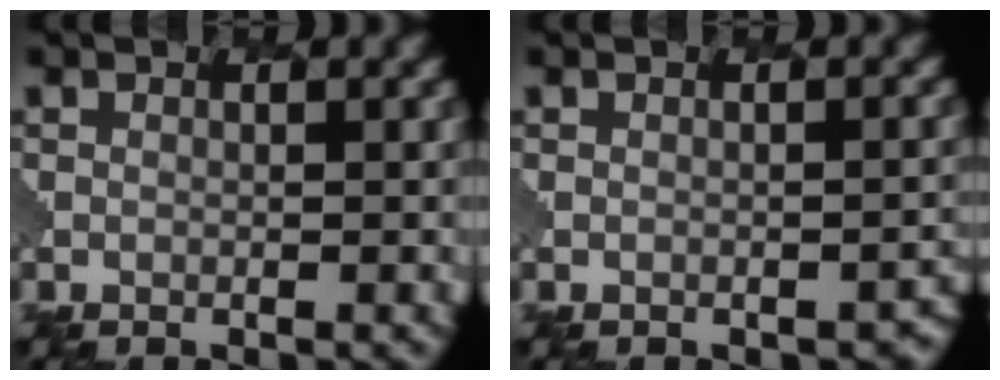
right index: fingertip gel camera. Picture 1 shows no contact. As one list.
[{"total": 1.8, "force": [-1.5, 0.8, 0.6], "torque": [-0.001, -0.003, -0.011]}]